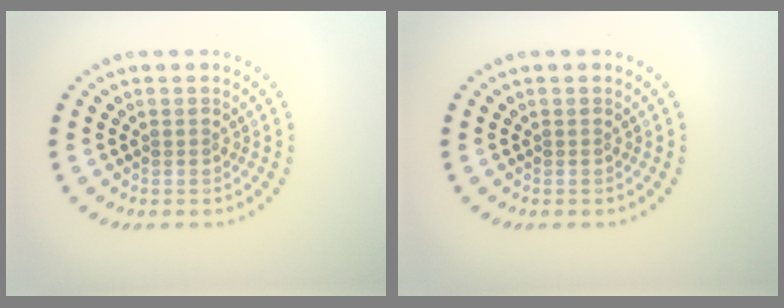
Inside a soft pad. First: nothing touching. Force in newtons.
{"total": 0.0}